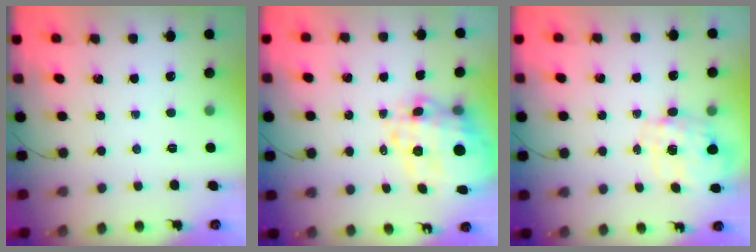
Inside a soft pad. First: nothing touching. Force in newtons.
{"total": 12.8, "press": 12.1, "slide": 4.1}
{"total": 2.7, "press": 2.6, "slide": 0.8}